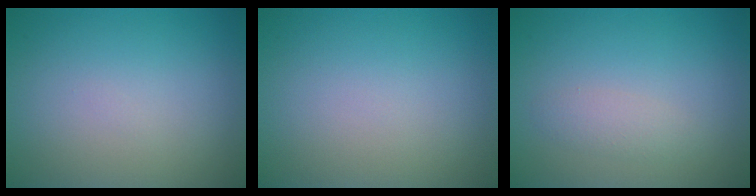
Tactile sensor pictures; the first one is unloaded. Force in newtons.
{"total": 0.0}
{"total": 1.3, "press": 1.3, "slide": 0.1}